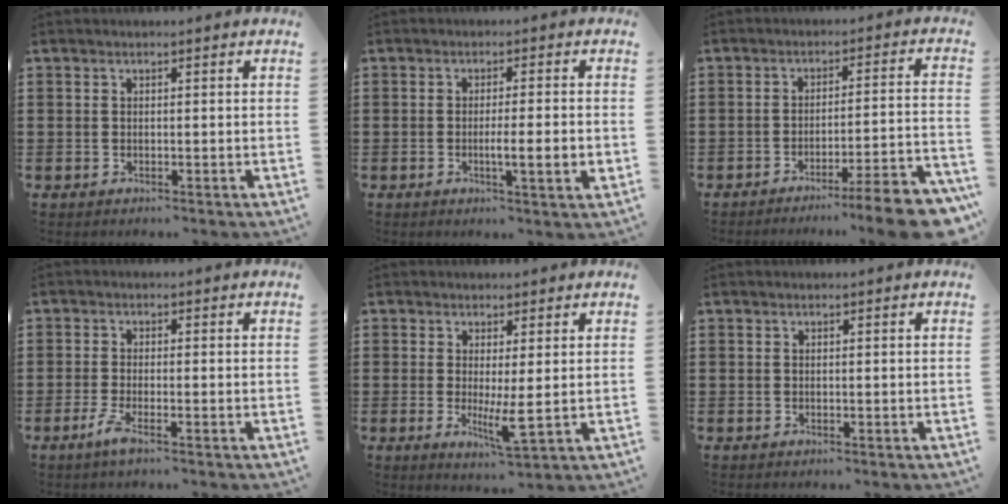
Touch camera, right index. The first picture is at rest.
{"total": 4.5, "force": [-1.0, 0.2, 4.4], "torque": [-0.065, -0.012, -0.020]}
{"total": 7.6, "force": [-6.0, -0.3, 4.7], "torque": [-0.069, -0.004, -0.113]}
{"total": 2.8, "force": [-1.7, 0.1, 2.2], "torque": [-0.059, -0.014, -0.036]}
{"total": 4.3, "force": [0.1, 0.8, 4.2], "torque": [-0.071, -0.012, 0.004]}
{"total": 0.0}